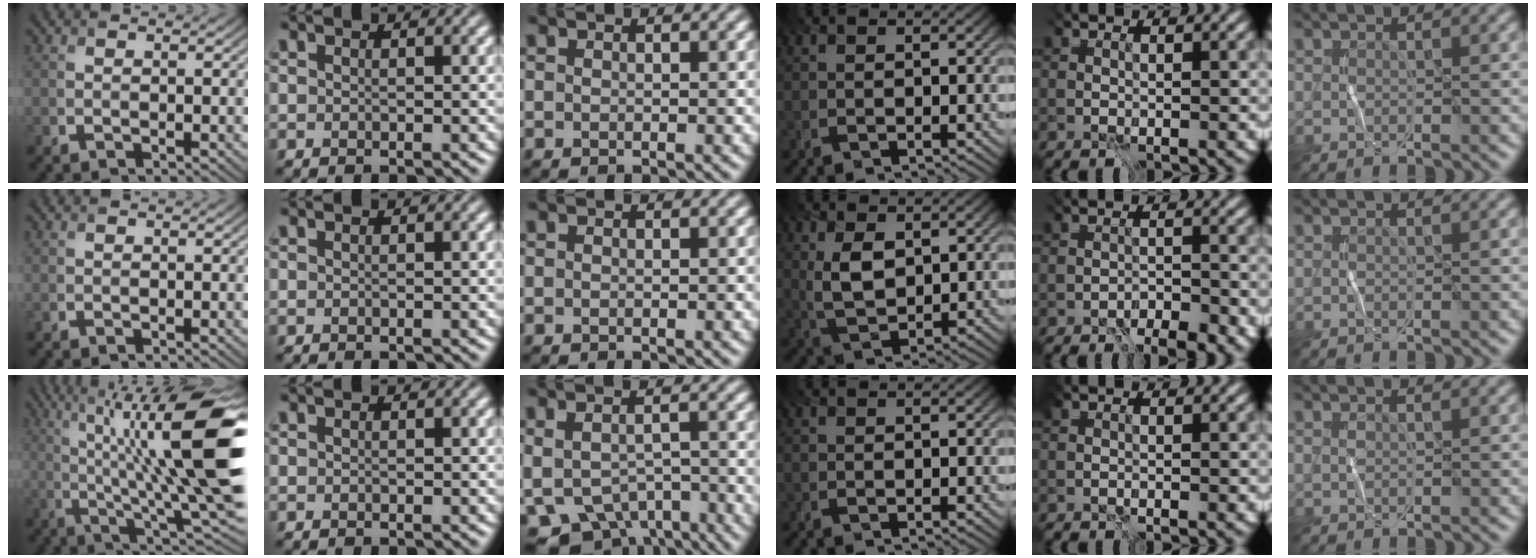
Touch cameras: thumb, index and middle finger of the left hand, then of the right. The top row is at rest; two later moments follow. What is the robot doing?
{"motion": "wrap", "object": "cellophane"}